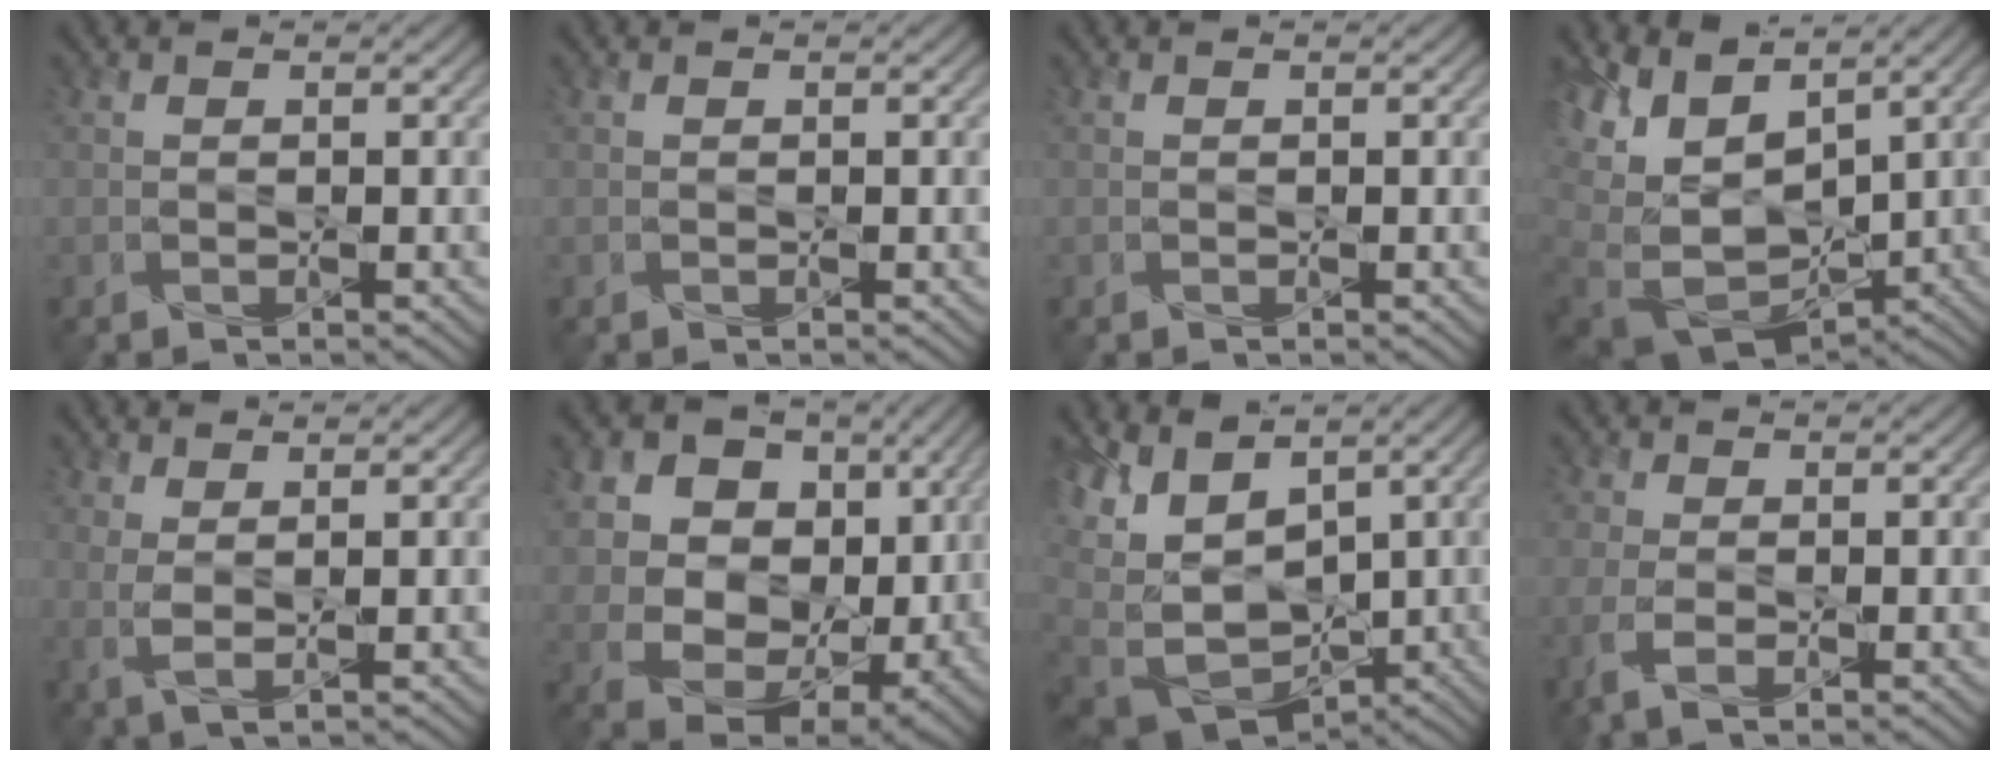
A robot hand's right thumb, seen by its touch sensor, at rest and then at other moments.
{"total": 0.0}
{"total": 0.0}
{"total": 12.0, "force": [0.8, 8.1, 8.8], "torque": [-0.213, -0.012, 0.075]}
{"total": 2.4, "force": [1.2, 0.5, 2.1], "torque": [-0.047, 0.000, 0.024]}
{"total": 16.4, "force": [5.3, 12.3, 9.4], "torque": [-0.215, 0.033, 0.101]}
{"total": 11.4, "force": [0.1, 7.3, 8.7], "torque": [-0.201, -0.018, 0.042]}
{"total": 3.8, "force": [-1.2, 1.8, 3.1], "torque": [-0.084, -0.007, -0.026]}